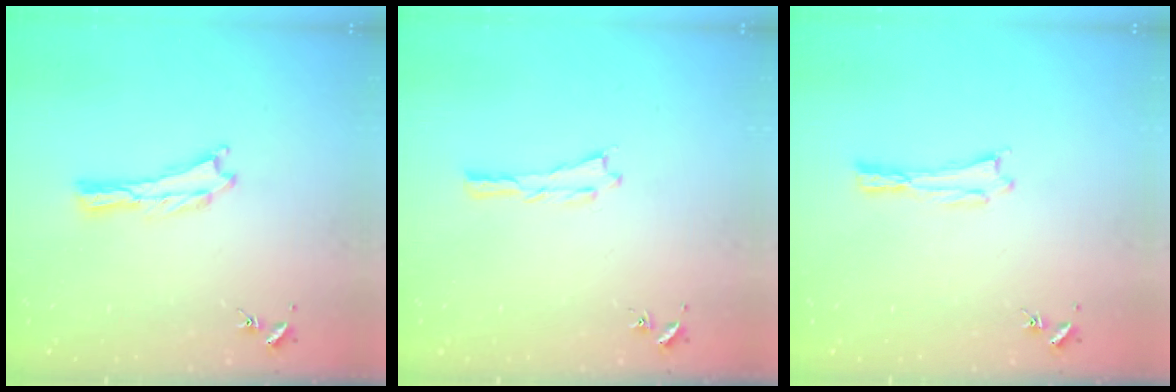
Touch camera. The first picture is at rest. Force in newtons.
{"total": 0.0}
{"total": 0.0}